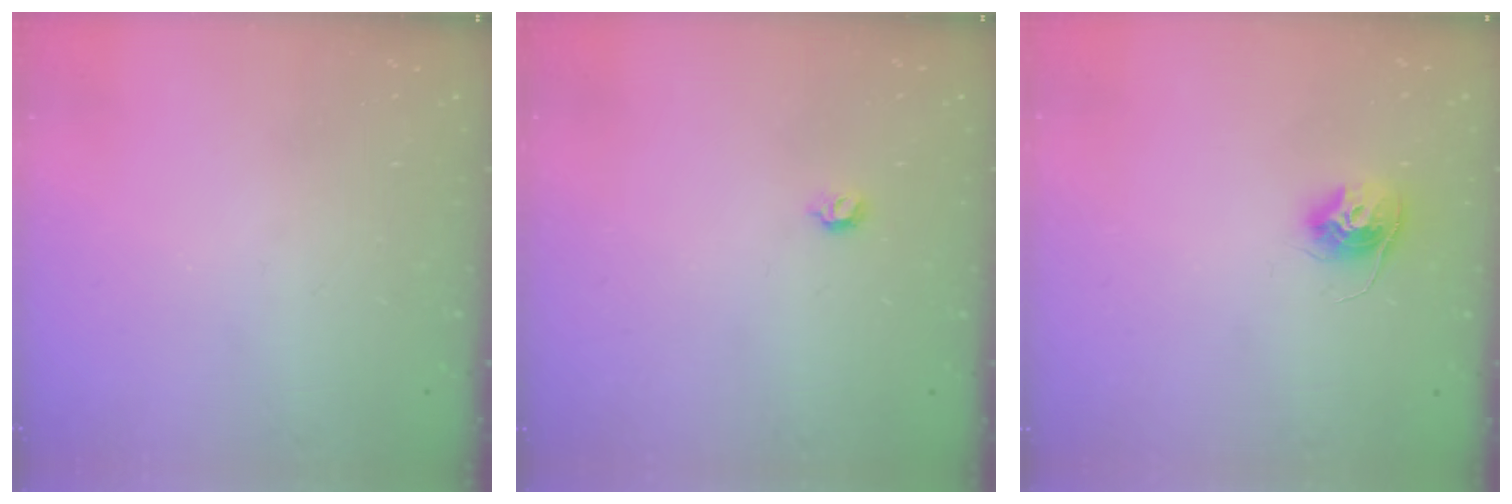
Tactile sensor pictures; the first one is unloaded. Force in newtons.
{"total": 4.6, "press": 4.5, "slide": 0.9}
{"total": 10.2, "press": 10.1, "slide": 0.7}